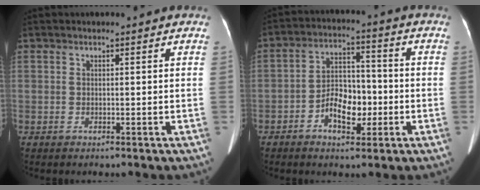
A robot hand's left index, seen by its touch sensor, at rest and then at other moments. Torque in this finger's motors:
{"motor_torque": [0.19, 0.12, 0.16, 0.02]}